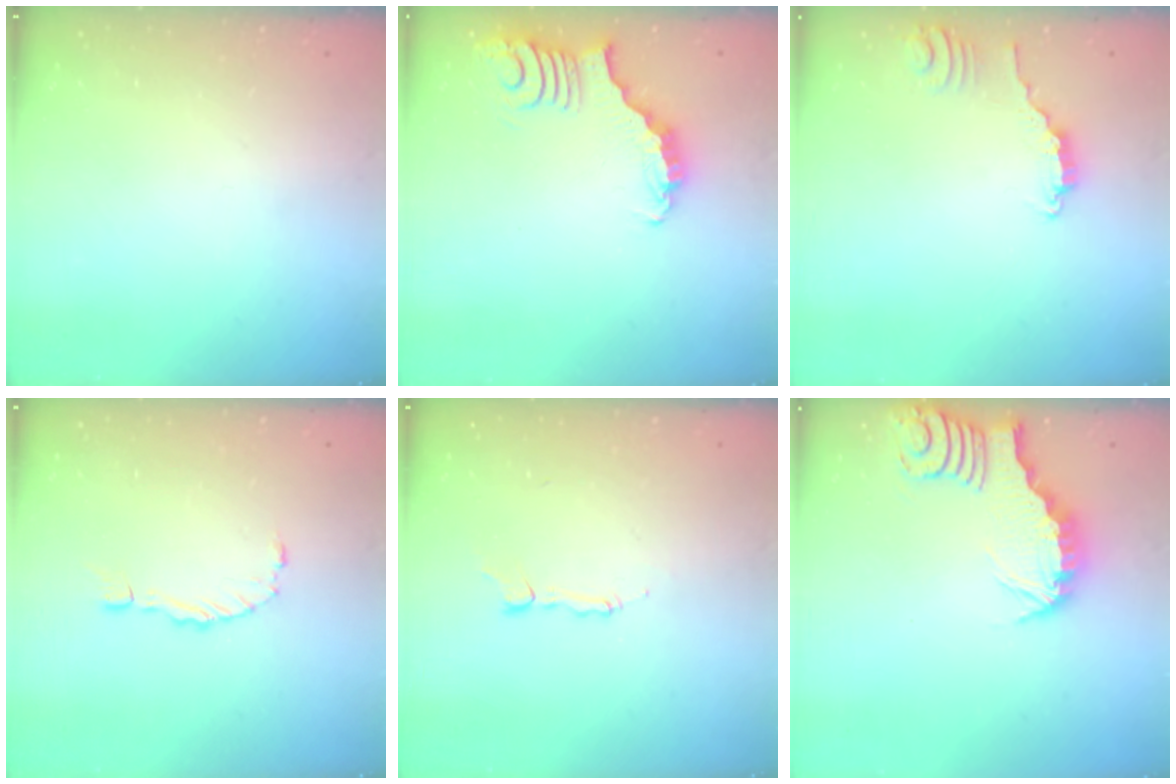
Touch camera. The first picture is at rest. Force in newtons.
{"total": 3.6, "press": 3.5, "slide": 0.7}
{"total": 2.8, "press": 2.8, "slide": 0.2}
{"total": 0.0}
{"total": 3.5, "press": 3.5, "slide": 0.2}
{"total": 3.3, "press": 3.2, "slide": 0.4}